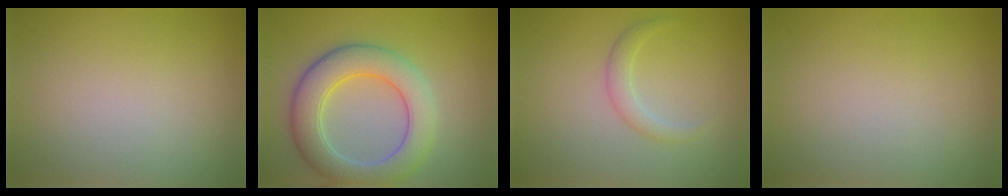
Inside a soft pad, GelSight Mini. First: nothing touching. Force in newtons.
{"total": 6.4, "press": 6.4, "slide": 0.5}
{"total": 1.6, "press": 1.6, "slide": 0.1}
{"total": 0.0}